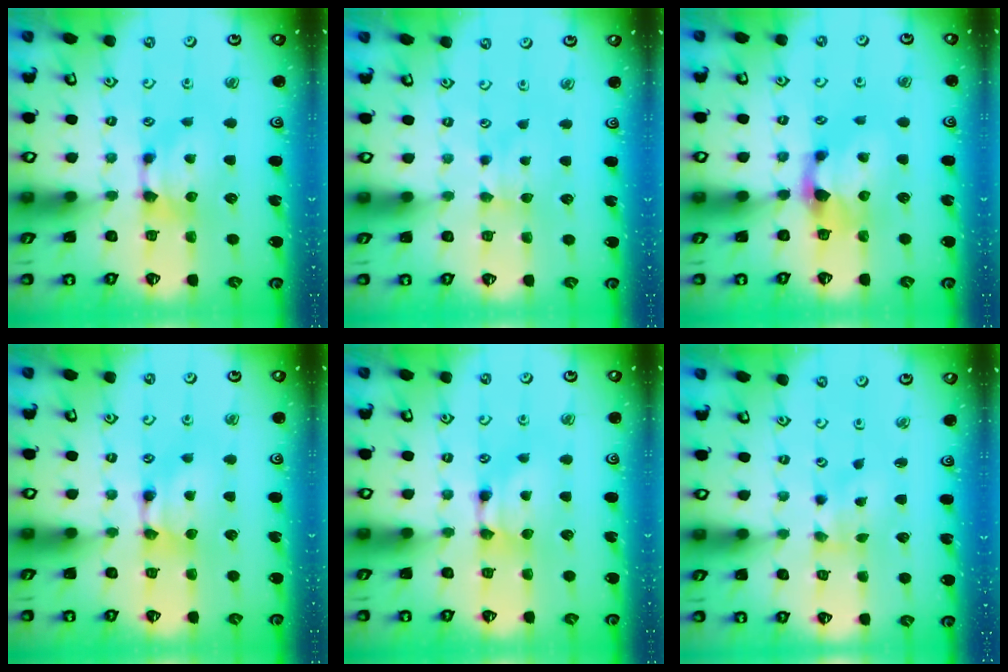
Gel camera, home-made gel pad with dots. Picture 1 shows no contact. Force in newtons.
{"total": 2.1, "press": 2.1, "slide": 0.5}
{"total": 1.9, "press": 1.4, "slide": 1.2}
{"total": 1.6, "press": 1.6, "slide": 0.1}
{"total": 1.5, "press": 1.5, "slide": 0.2}
{"total": 2.1, "press": 1.8, "slide": 1.1}